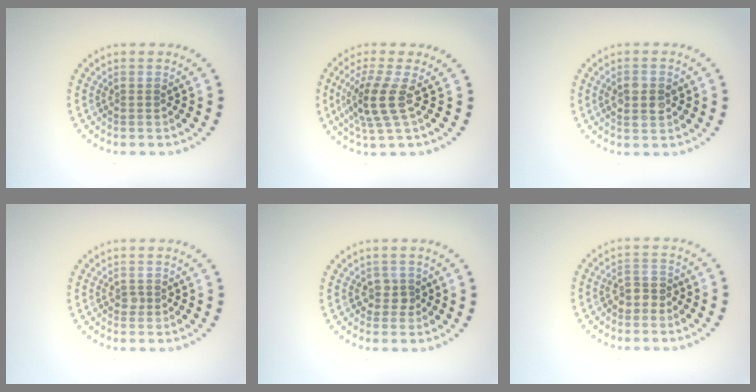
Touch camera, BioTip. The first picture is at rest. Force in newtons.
{"total": 3.5, "press": 2.7, "slide": 2.3}
{"total": 2.3, "press": 2.3, "slide": 0.2}
{"total": 0.6, "press": 0.5, "slide": 0.4}
{"total": 1.4, "press": 1.2, "slide": 0.7}
{"total": 1.7, "press": 1.5, "slide": 0.8}